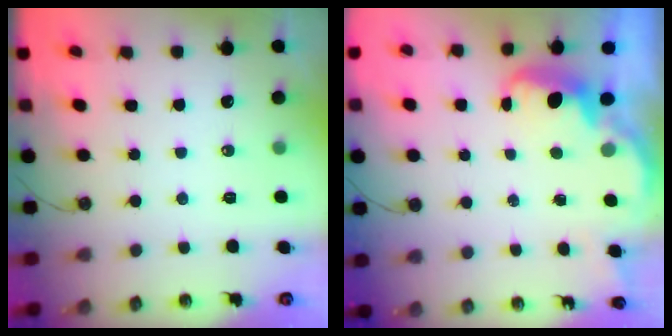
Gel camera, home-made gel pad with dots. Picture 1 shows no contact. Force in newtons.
{"total": 2.7, "press": 2.6, "slide": 0.6}